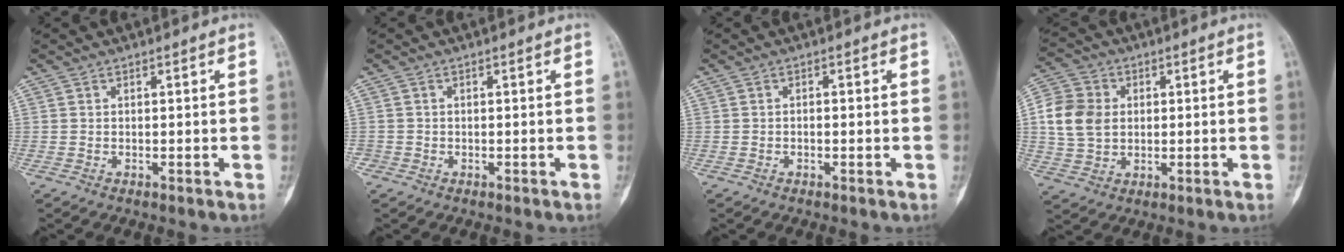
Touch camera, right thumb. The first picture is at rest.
{"total": 0.9, "force": [-0.4, 0.8, 0.0], "torque": [0.003, 0.005, -0.010]}
{"total": 0.7, "force": [-0.2, 0.3, 0.6], "torque": [-0.007, 0.004, -0.005]}
{"total": 10.2, "force": [1.1, 8.3, 5.9], "torque": [-0.098, 0.007, 0.018]}